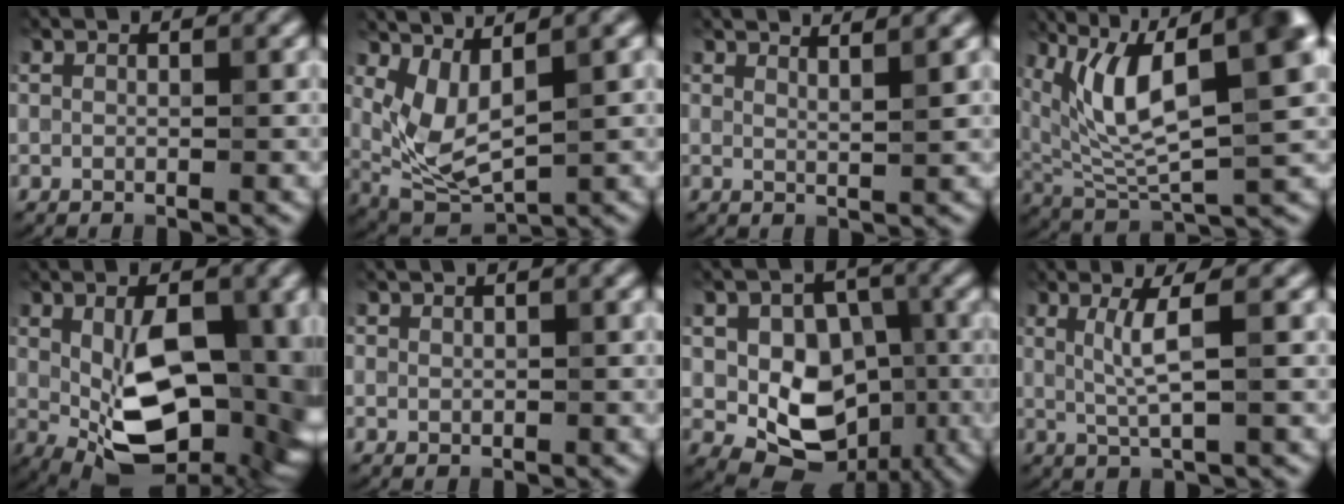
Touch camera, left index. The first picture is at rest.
{"total": 4.0, "force": [1.1, 1.5, 3.6], "torque": [-0.092, -0.014, 0.028]}
{"total": 2.0, "force": [2.0, 0.2, 0.4], "torque": [0.016, 0.015, 0.004]}
{"total": 11.1, "force": [3.6, 4.4, 9.5], "torque": [-0.159, -0.003, 0.066]}
{"total": 12.5, "force": [-0.9, 6.8, 10.4], "torque": [-0.154, -0.038, 0.007]}
{"total": 0.6, "force": [0.0, -0.2, -0.6], "torque": [0.013, -0.001, 0.001]}
{"total": 7.8, "force": [-1.8, 6.1, 4.6], "torque": [-0.049, -0.008, -0.030]}
{"total": 2.2, "force": [0.3, -0.1, 2.1], "torque": [-0.041, -0.004, 0.009]}